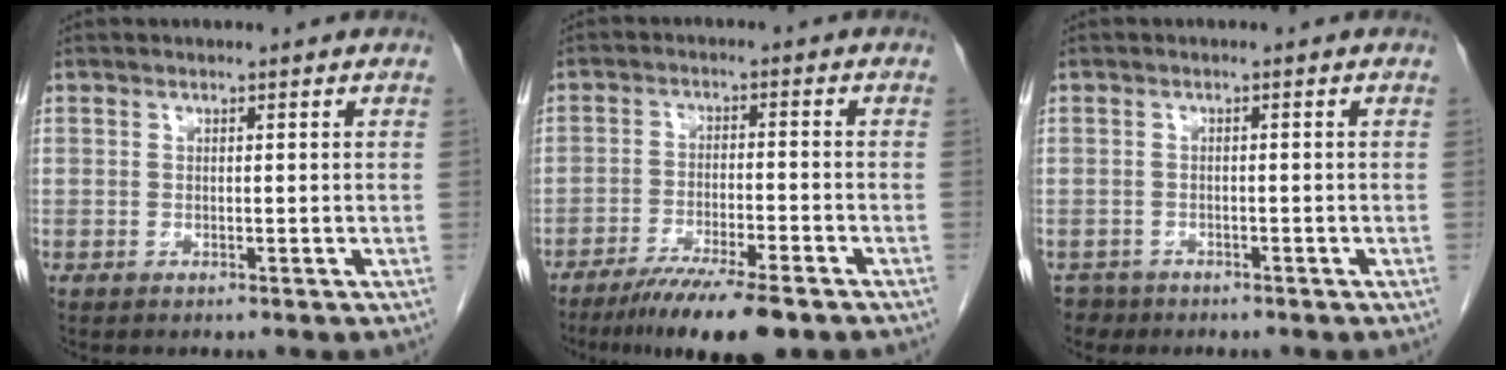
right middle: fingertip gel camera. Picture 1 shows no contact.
{"total": 10.7, "force": [-8.0, 0.9, 7.1], "torque": [-0.109, -0.024, -0.128]}
{"total": 2.3, "force": [-1.8, 1.4, -0.3], "torque": [-0.001, 0.003, -0.029]}